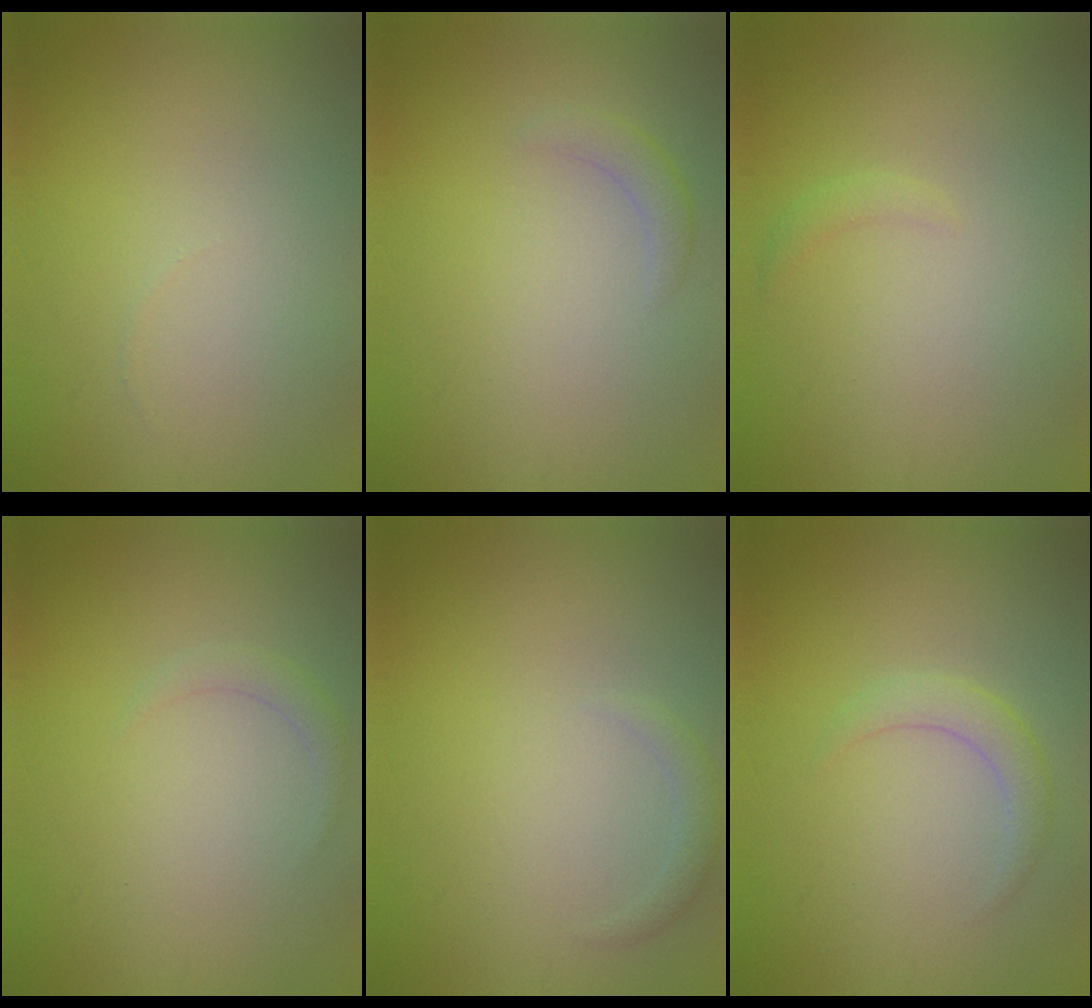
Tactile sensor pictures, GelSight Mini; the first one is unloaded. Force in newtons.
{"total": 1.4, "press": 1.4, "slide": 0.0}
{"total": 0.8, "press": 0.8, "slide": 0.1}
{"total": 1.0, "press": 1.0, "slide": 0.1}
{"total": 1.1, "press": 1.1, "slide": 0.1}
{"total": 1.8, "press": 1.8, "slide": 0.0}